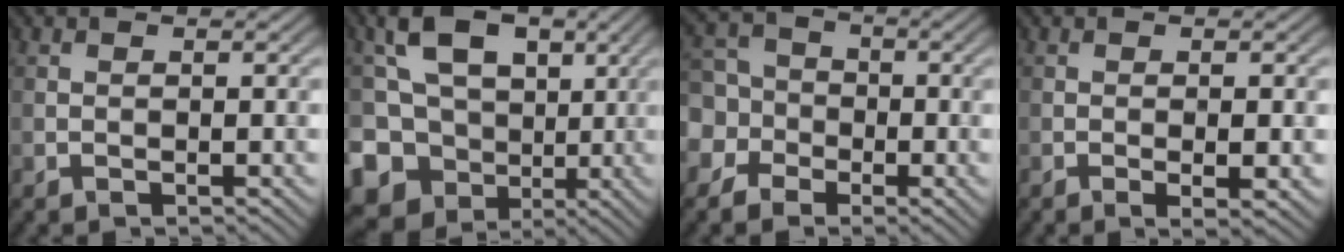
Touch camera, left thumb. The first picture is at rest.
{"total": 10.4, "force": [1.0, 8.3, 6.1], "torque": [-0.119, -0.009, 0.009]}
{"total": 7.6, "force": [-1.6, 7.0, 2.7], "torque": [-0.078, 0.000, -0.060]}
{"total": 2.3, "force": [-0.6, 0.4, 2.2], "torque": [-0.038, -0.001, -0.008]}